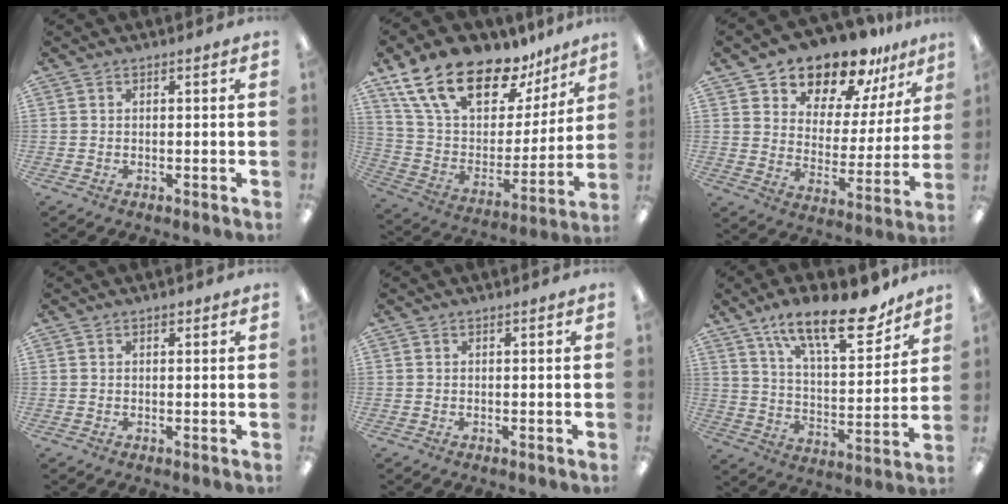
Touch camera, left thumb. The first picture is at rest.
{"total": 22.2, "force": [15.8, 10.5, 11.5], "torque": [-0.211, -0.096, 0.287]}
{"total": 15.1, "force": [13.4, 5.9, 3.7], "torque": [-0.071, -0.114, 0.241]}
{"total": 0.8, "force": [0.5, 0.5, 0.4], "torque": [-0.001, -0.002, 0.008]}
{"total": 0.0}
{"total": 20.2, "force": [14.4, 7.0, 12.4], "torque": [-0.189, -0.084, 0.236]}